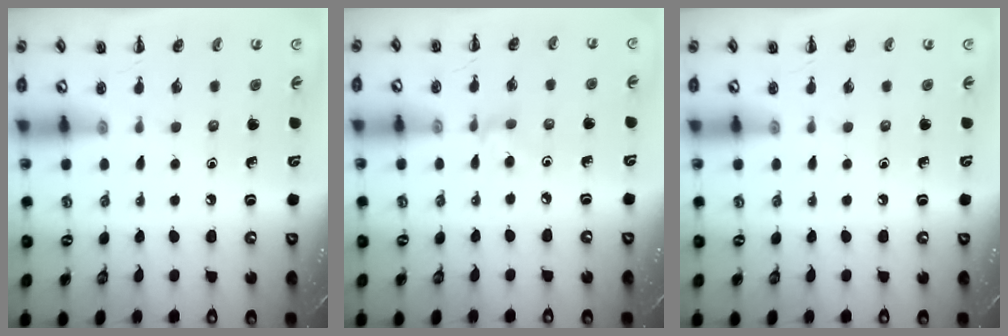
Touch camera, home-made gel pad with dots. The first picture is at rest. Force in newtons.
{"total": 3.0, "press": 2.9, "slide": 1.0}
{"total": 0.0}